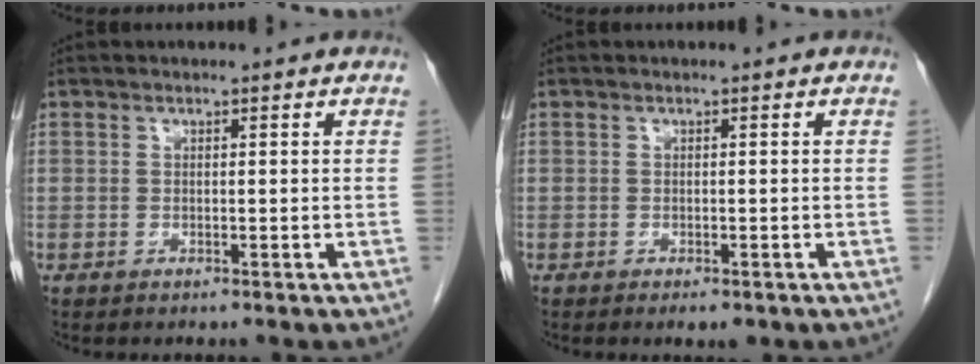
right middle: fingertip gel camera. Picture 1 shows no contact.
{"total": 1.7, "force": [-1.0, 0.7, 1.1], "torque": [-0.013, -0.001, -0.008]}